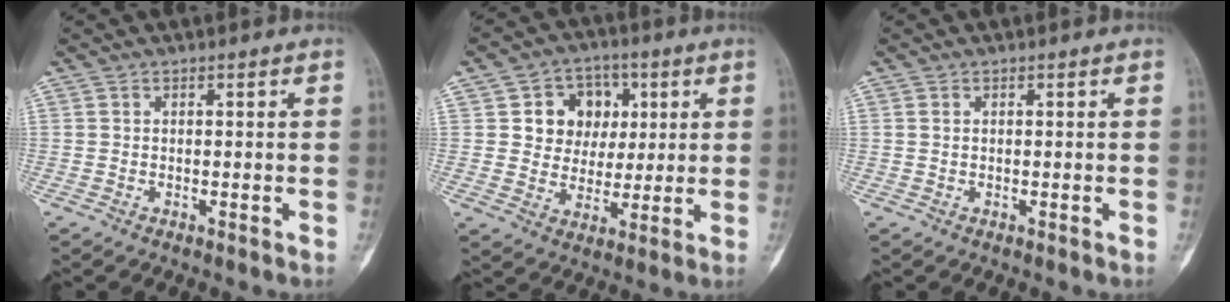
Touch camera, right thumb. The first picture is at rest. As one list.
[{"total": 10.5, "force": [2.8, 9.1, 4.5], "torque": [-0.013, -0.001, 0.045]}, {"total": 0.6, "force": [0.2, 0.4, 0.4], "torque": [-0.013, 0.003, 0.005]}]